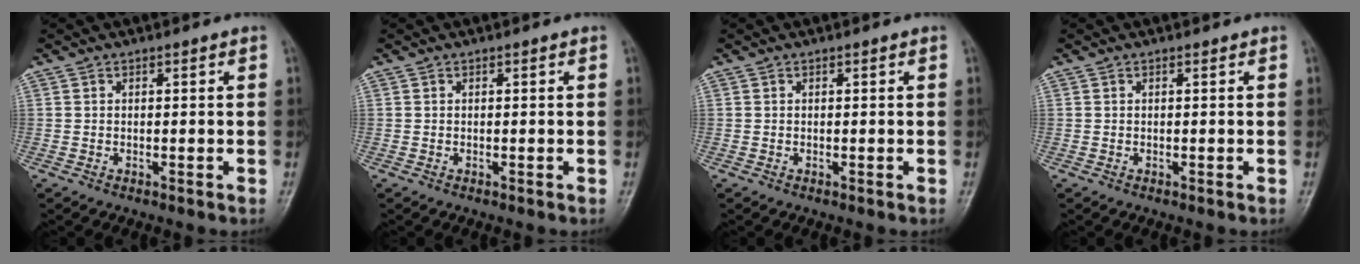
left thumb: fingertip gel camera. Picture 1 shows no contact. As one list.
[{"total": 0.0}, {"total": 0.0}, {"total": 0.0}]